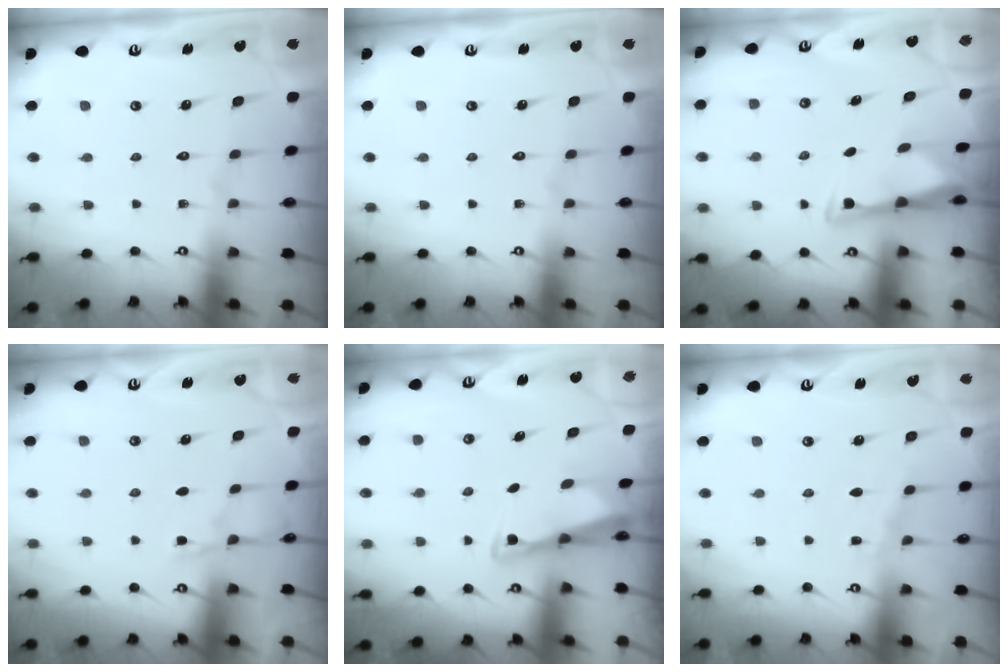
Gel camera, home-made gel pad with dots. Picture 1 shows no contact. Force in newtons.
{"total": 0.0}
{"total": 3.3, "press": 3.3, "slide": 0.5}
{"total": 3.2, "press": 3.2, "slide": 0.5}
{"total": 2.8, "press": 2.8, "slide": 0.3}
{"total": 3.4, "press": 3.3, "slide": 0.5}